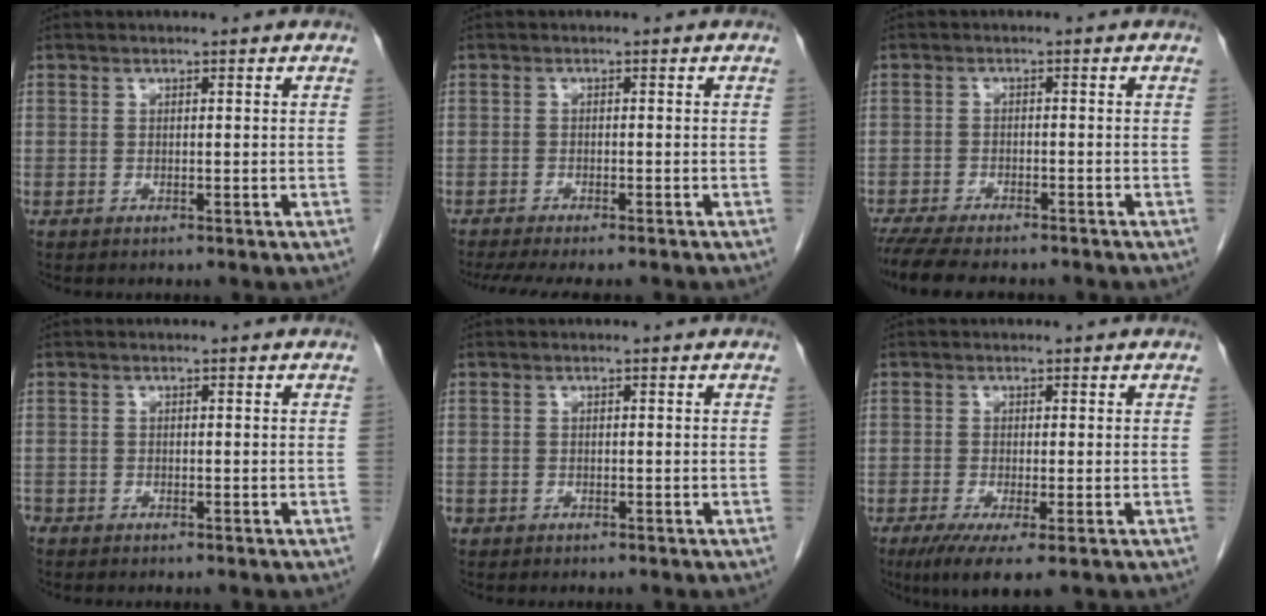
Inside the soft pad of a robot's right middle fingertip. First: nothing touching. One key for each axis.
{"total": 9.4, "fx": -8.0, "fy": 1.8, "fz": 4.7, "tx": -0.065, "ty": -0.012, "tz": -0.113}
{"total": 11.5, "fx": -9.8, "fy": 2.7, "fz": 5.4, "tx": -0.090, "ty": -0.012, "tz": -0.145}
{"total": 1.2, "fx": -1.0, "fy": 0.6, "fz": 0.2, "tx": -0.008, "ty": 0.000, "tz": -0.018}
{"total": 1.0, "fx": -0.6, "fy": 0.8, "fz": 0.2, "tx": -0.010, "ty": 0.002, "tz": -0.009}
{"total": 5.4, "fx": -2.7, "fy": 0.7, "fz": 4.6, "tx": -0.075, "ty": -0.016, "tz": -0.044}